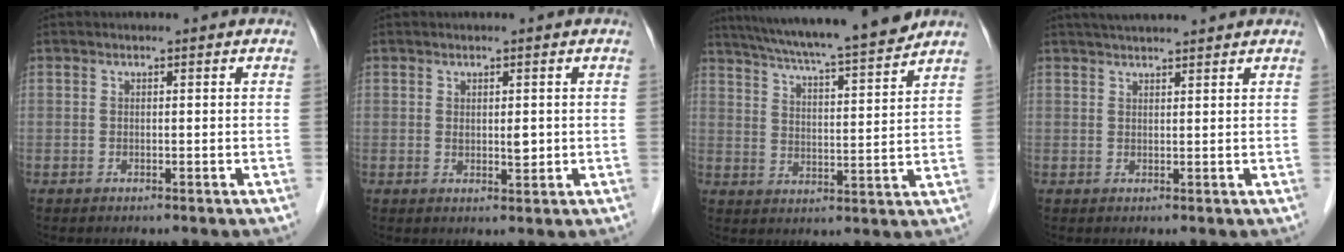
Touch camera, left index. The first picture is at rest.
{"total": 1.8, "force": [0.3, 0.7, 1.6], "torque": [-0.026, -0.004, 0.008]}
{"total": 17.0, "force": [15.1, -0.2, 7.9], "torque": [-0.134, 0.002, 0.224]}
{"total": 6.8, "force": [6.1, 0.3, 2.9], "torque": [-0.043, 0.036, 0.088]}